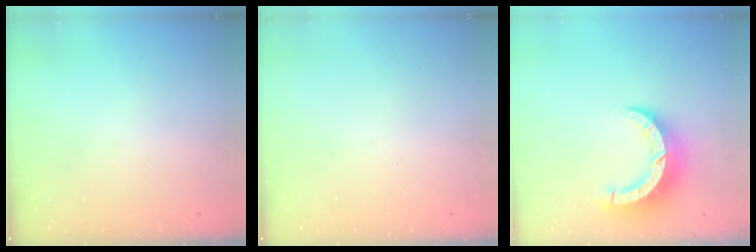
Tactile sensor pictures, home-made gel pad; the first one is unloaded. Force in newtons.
{"total": 0.0}
{"total": 10.6, "press": 10.5, "slide": 1.1}